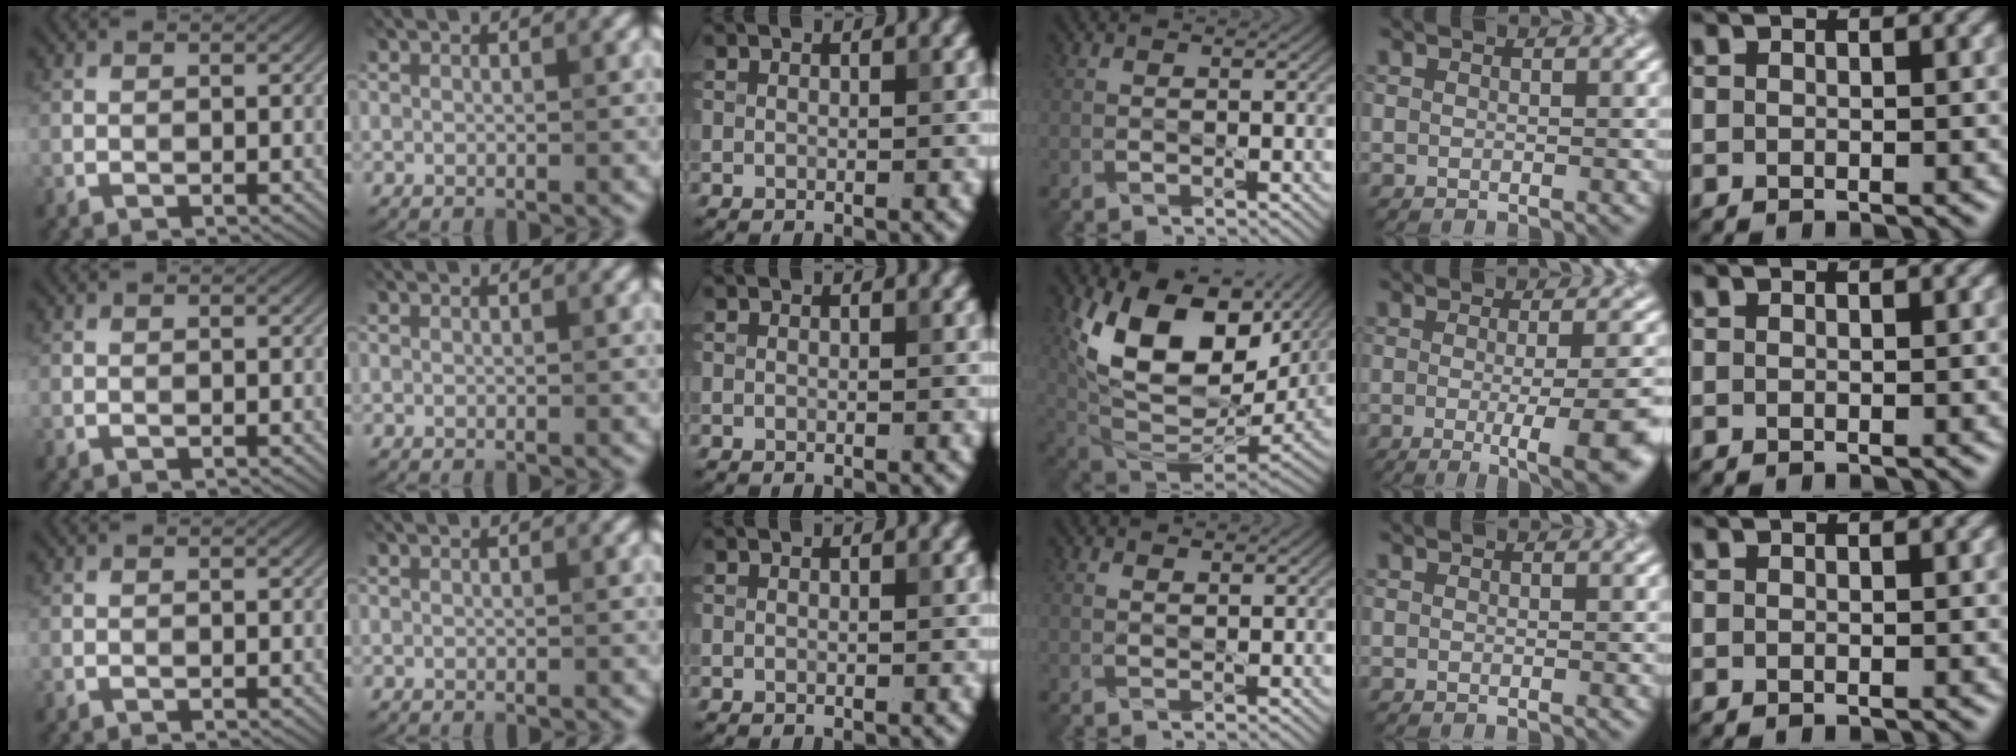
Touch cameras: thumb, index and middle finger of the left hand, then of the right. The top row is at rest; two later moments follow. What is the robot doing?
{"motion": "assemble", "object": "legos"}